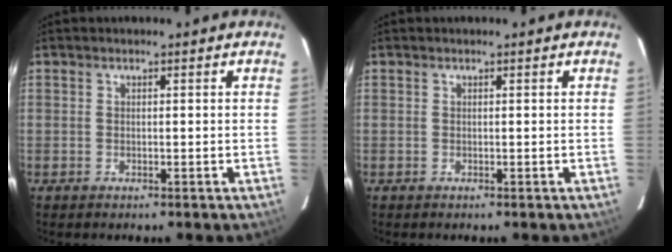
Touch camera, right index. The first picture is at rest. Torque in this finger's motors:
{"motor_torque": [0.00, 0.00, 0.00, 0.00]}